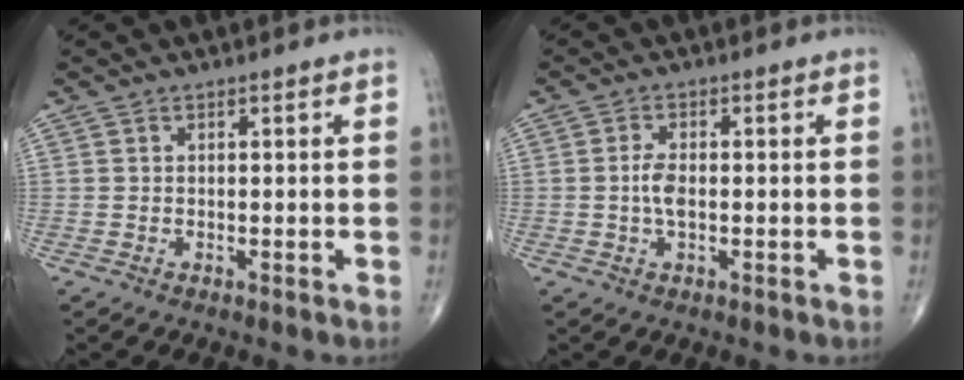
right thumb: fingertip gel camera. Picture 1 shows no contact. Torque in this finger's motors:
{"motor_torque": [0.90, 0.78, 0.40, -0.55, 0.01]}